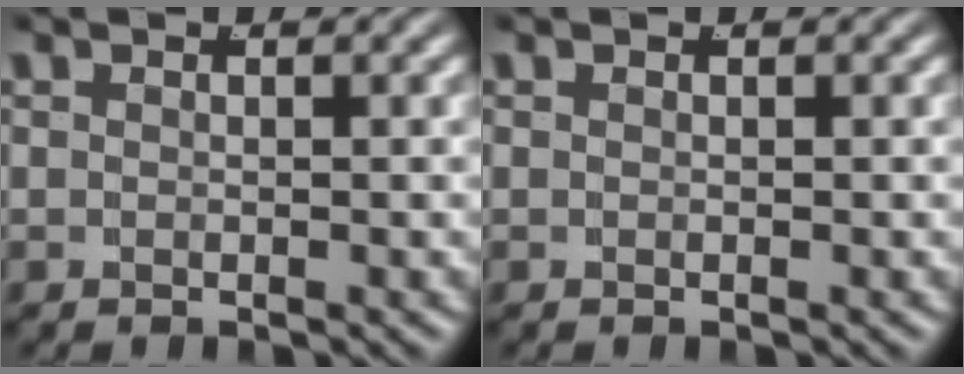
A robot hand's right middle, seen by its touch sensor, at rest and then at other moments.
{"total": 0.0}